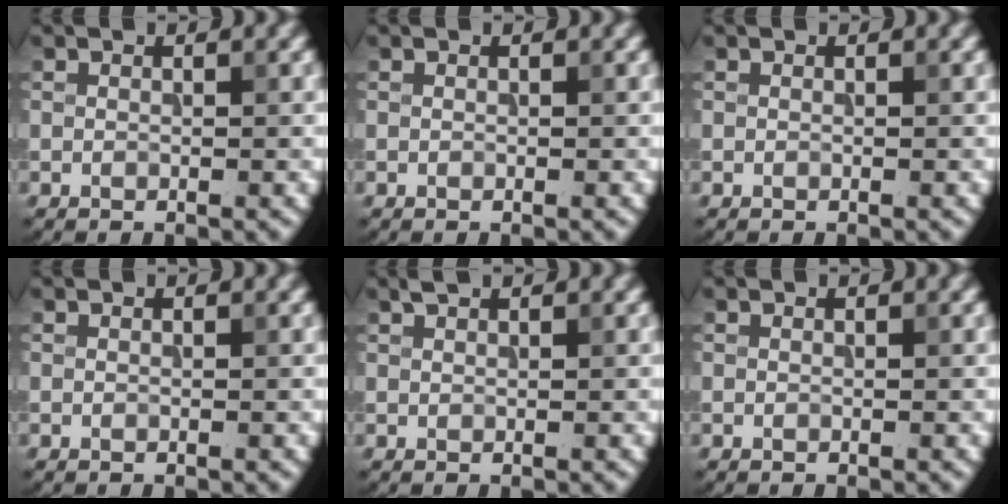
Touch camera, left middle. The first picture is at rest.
{"total": 0.0}
{"total": 0.0}
{"total": 0.0}
{"total": 0.8, "force": [0.7, 0.1, 0.3], "torque": [-0.004, 0.001, 0.013]}
{"total": 0.0}